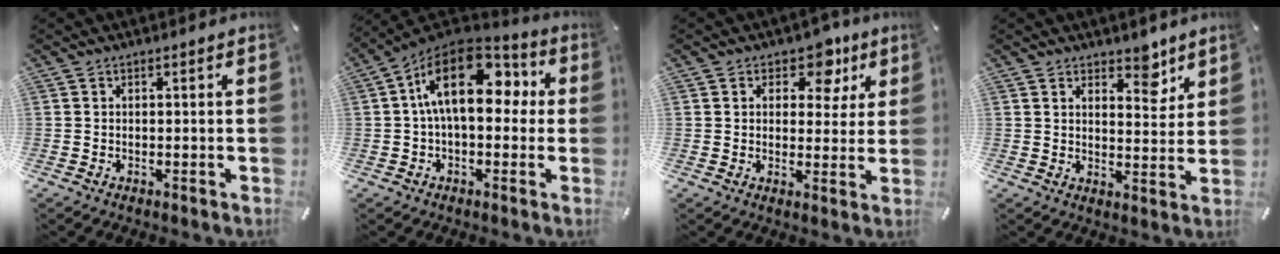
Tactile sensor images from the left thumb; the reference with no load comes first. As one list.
[{"total": 17.9, "force": [4.1, 10.0, 14.2], "torque": [-0.234, -0.014, 0.066]}, {"total": 8.2, "force": [4.3, 5.4, 4.4], "torque": [-0.042, -0.022, 0.066]}, {"total": 6.8, "force": [5.1, 3.6, 2.7], "torque": [-0.008, -0.038, 0.083]}]